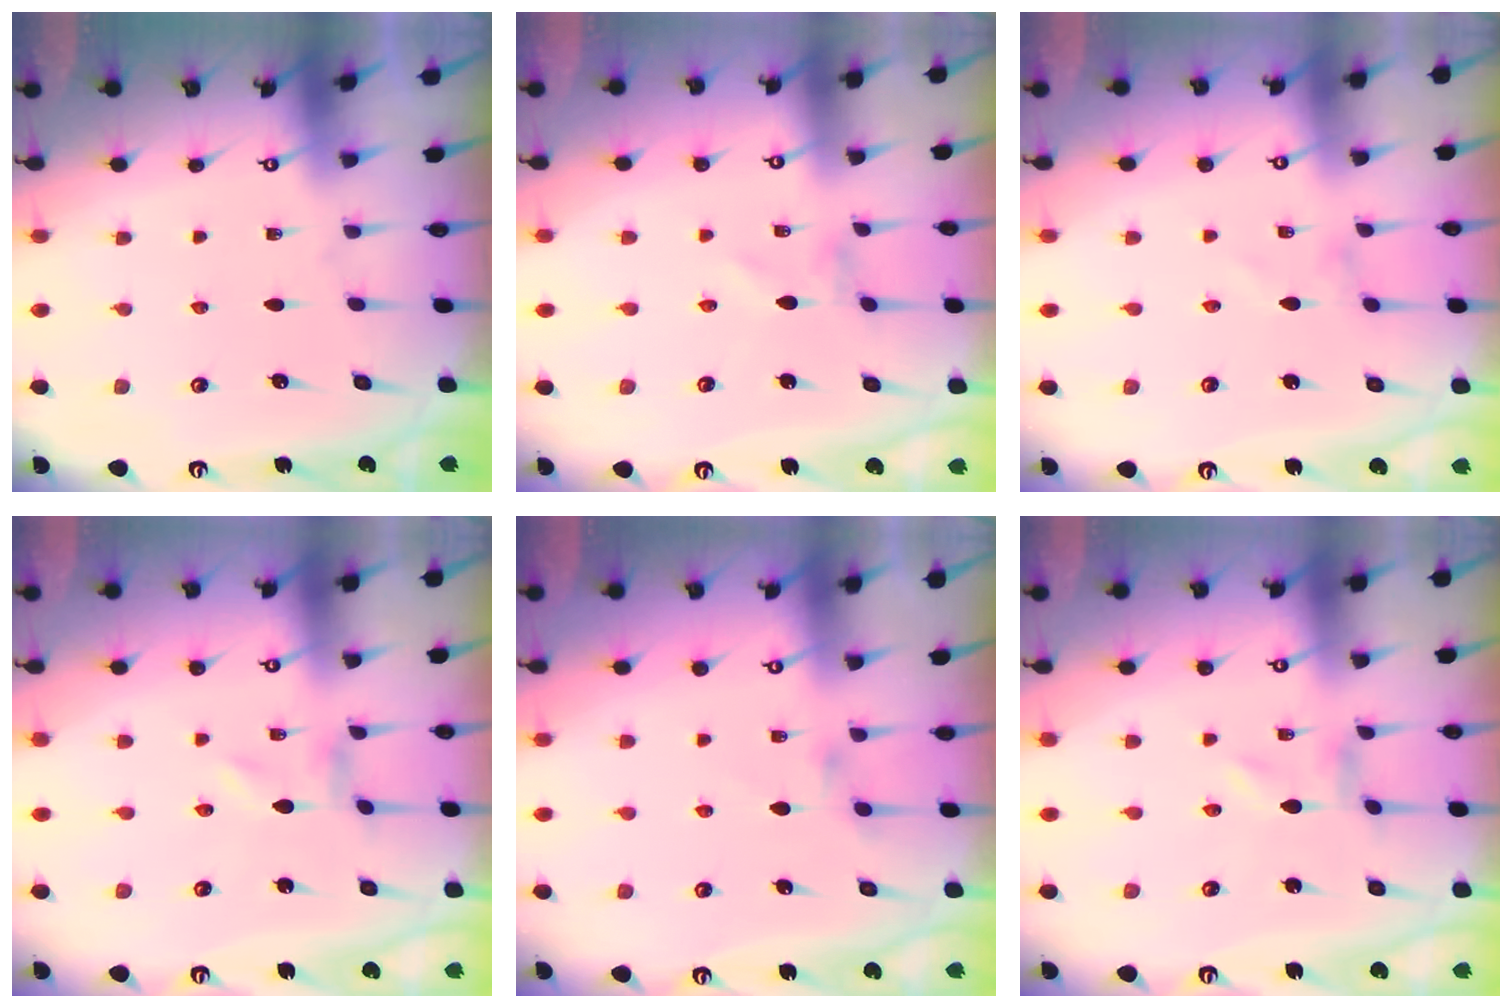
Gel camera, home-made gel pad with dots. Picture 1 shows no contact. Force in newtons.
{"total": 1.0, "press": 1.0, "slide": 0.1}
{"total": 1.4, "press": 1.4, "slide": 0.1}
{"total": 0.0}
{"total": 3.0, "press": 3.0, "slide": 0.4}
{"total": 0.0}